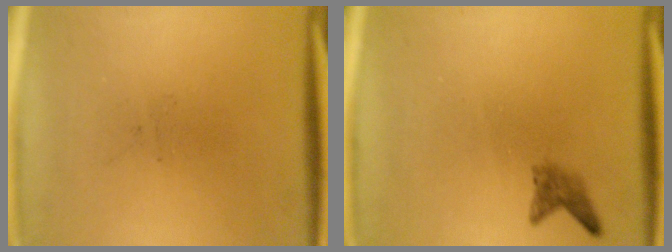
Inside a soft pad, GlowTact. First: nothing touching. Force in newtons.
{"total": 1.6}